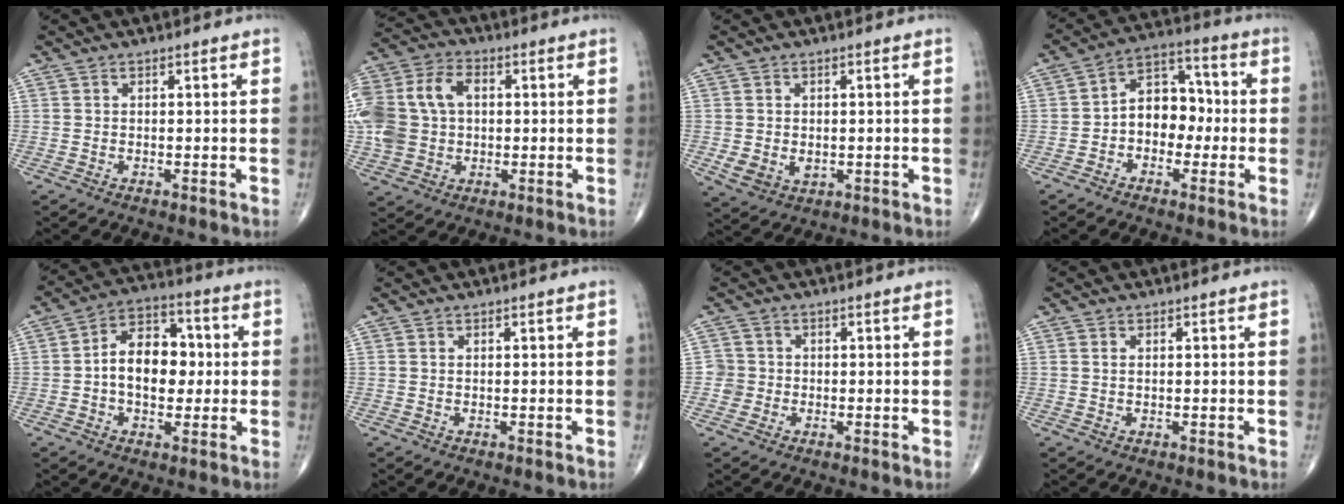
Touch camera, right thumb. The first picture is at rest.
{"total": 20.0, "force": [2.4, 15.0, 13.0], "torque": [-0.317, 0.037, 0.051]}
{"total": 5.1, "force": [-0.6, 4.0, 3.1], "torque": [-0.047, -0.004, 0.004]}
{"total": 9.5, "force": [-1.4, 7.0, 6.3], "torque": [-0.064, 0.040, -0.040]}
{"total": 12.0, "force": [-0.2, 8.0, 8.9], "torque": [-0.112, 0.026, -0.013]}
{"total": 0.0}
{"total": 2.6, "force": [-0.6, 2.5, 0.0], "torque": [0.021, 0.010, -0.017]}
{"total": 0.5, "force": [0.2, 0.3, 0.4], "torque": [-0.011, 0.002, 0.003]}